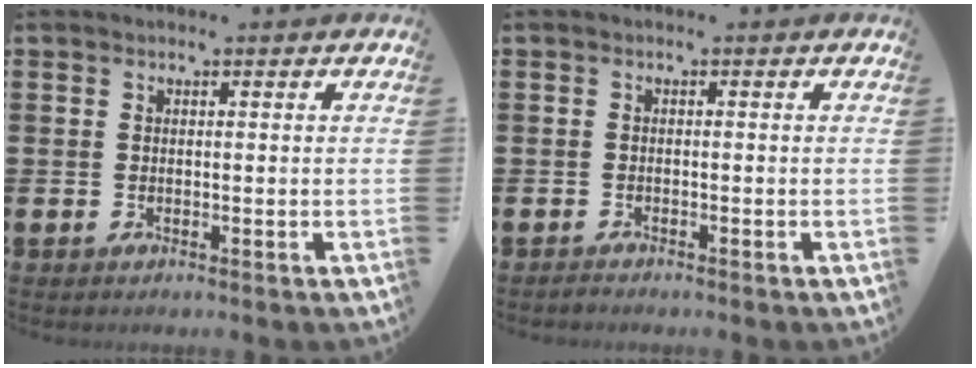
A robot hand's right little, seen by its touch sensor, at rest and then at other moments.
{"total": 0.5, "force": [-0.5, 0.1, 0.0], "torque": [-0.002, -0.002, -0.011]}